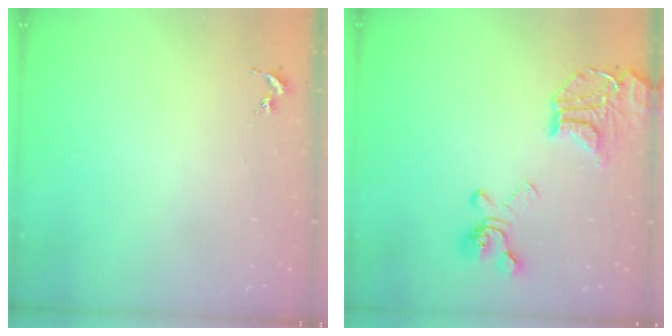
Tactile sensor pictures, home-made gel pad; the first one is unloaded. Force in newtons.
{"total": 19.9, "press": 19.8, "slide": 2.0}